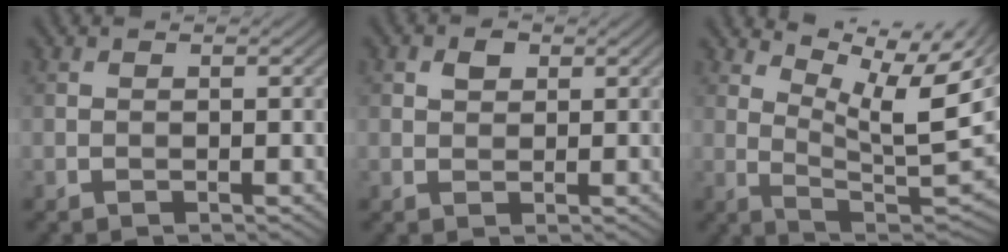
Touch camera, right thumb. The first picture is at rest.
{"total": 1.8, "force": [0.9, 1.2, 1.0], "torque": [-0.020, 0.004, 0.015]}
{"total": 13.2, "force": [7.2, 4.1, 10.2], "torque": [-0.180, -0.006, 0.121]}